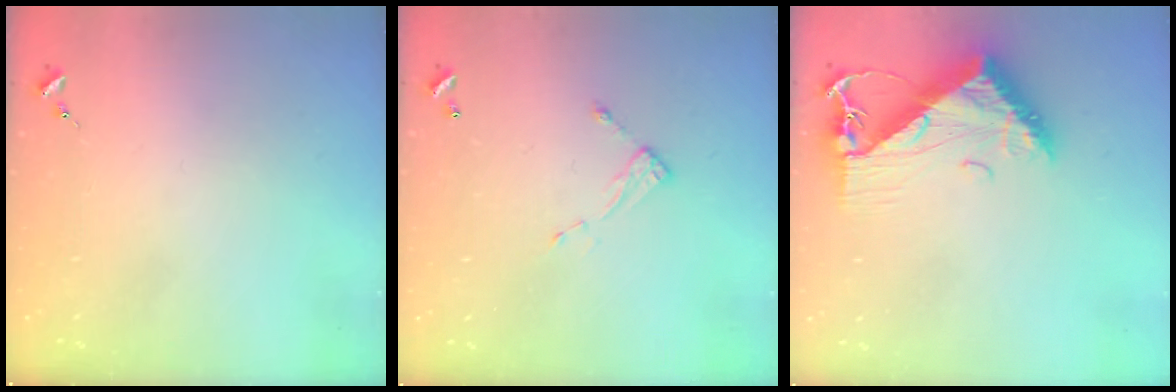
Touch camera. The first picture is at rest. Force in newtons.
{"total": 5.0, "press": 4.9, "slide": 0.2}
{"total": 10.2, "press": 10.2, "slide": 1.0}